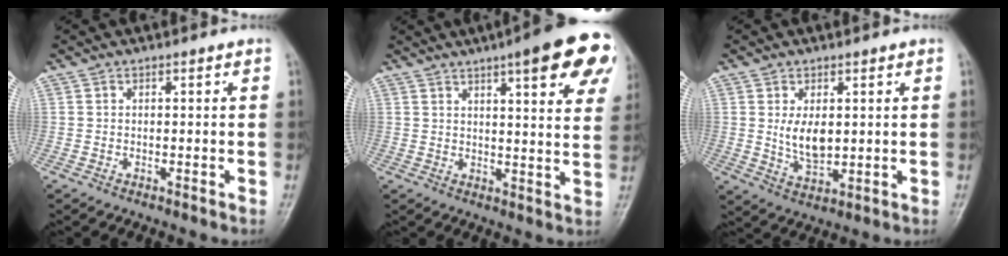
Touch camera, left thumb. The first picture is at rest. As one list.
[{"total": 17.3, "force": [9.4, 4.1, 14.0], "torque": [-0.157, -0.022, 0.109]}, {"total": 5.9, "force": [1.1, 3.4, 4.8], "torque": [-0.072, -0.016, 0.027]}]